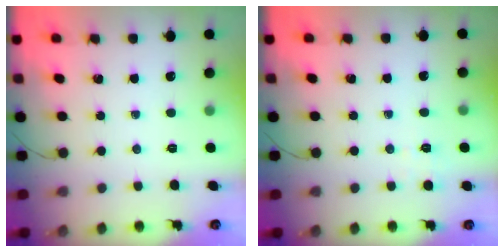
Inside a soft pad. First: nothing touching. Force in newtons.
{"total": 2.2, "press": 1.7, "slide": 1.5}